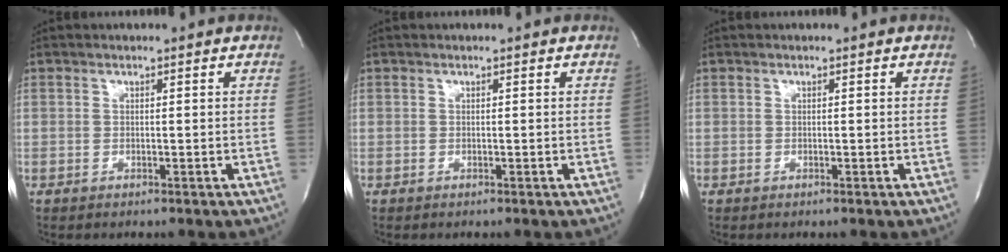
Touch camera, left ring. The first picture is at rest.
{"total": 0.0}
{"total": 0.0}